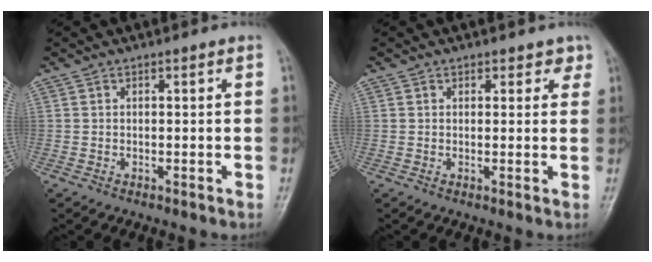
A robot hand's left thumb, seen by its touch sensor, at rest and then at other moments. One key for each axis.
{"total": 2.3, "fx": 1.5, "fy": 1.7, "fz": 0.5, "tx": 0.023, "ty": -0.005, "tz": 0.011}